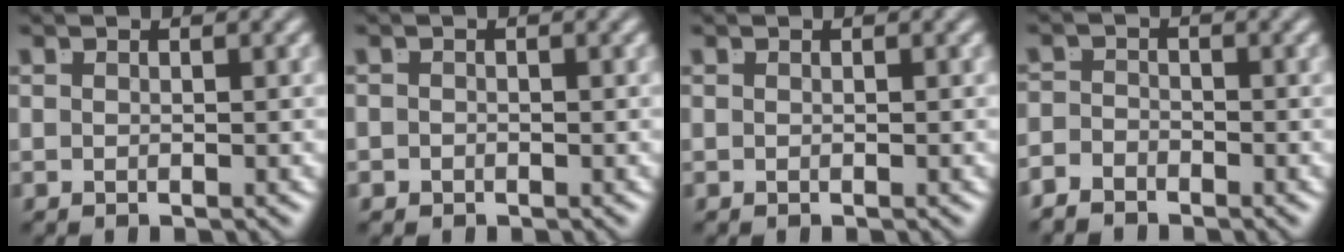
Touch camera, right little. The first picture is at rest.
{"total": 1.0, "force": [-0.8, 0.6, -0.1], "torque": [-0.004, -0.013, -0.007]}
{"total": 0.0}
{"total": 2.3, "force": [-2.2, 0.6, 0.0], "torque": [0.001, -0.020, -0.033]}